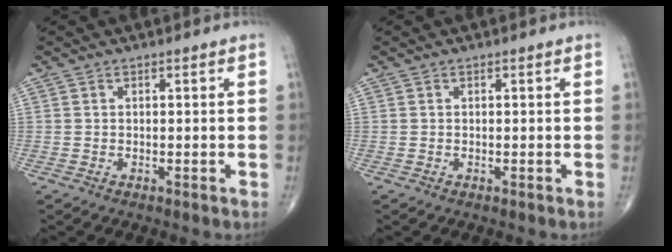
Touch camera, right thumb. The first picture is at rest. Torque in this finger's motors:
{"motor_torque": [-0.05, 0.02, -0.01, 0.00, 0.01]}